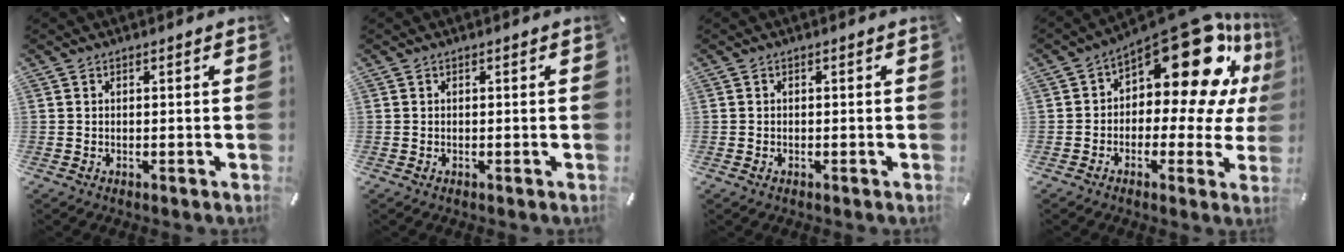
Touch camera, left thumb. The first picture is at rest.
{"total": 0.0}
{"total": 0.7, "force": [-0.3, 0.5, 0.4], "torque": [-0.007, 0.001, -0.007]}
{"total": 20.7, "force": [10.1, 9.8, 15.2], "torque": [-0.221, -0.081, 0.167]}